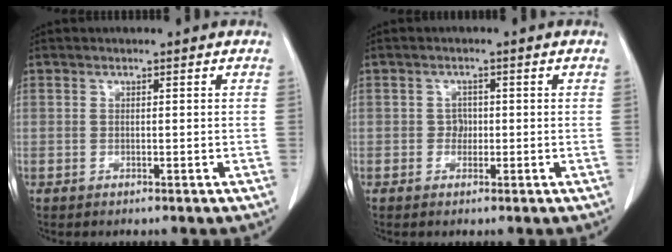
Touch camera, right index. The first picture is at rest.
{"total": 1.5, "force": [-0.1, 1.4, 0.7], "torque": [-0.009, 0.004, -0.003]}